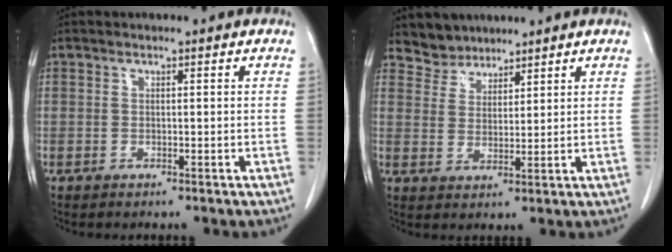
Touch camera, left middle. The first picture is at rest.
{"total": 4.3, "force": [3.8, 1.9, -0.5], "torque": [0.012, 0.006, 0.071]}